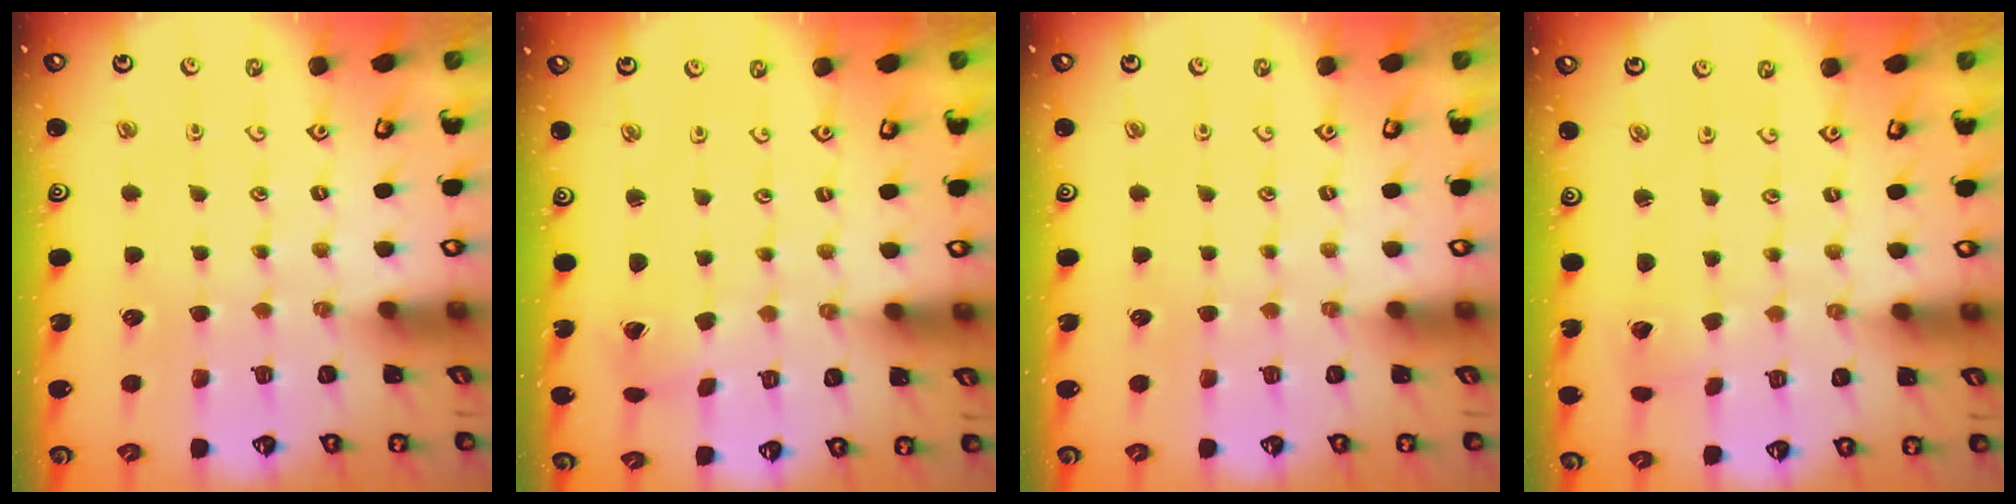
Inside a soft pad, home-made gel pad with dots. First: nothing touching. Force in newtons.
{"total": 1.2, "press": 1.2, "slide": 0.1}
{"total": 0.0}
{"total": 1.8, "press": 1.8, "slide": 0.2}